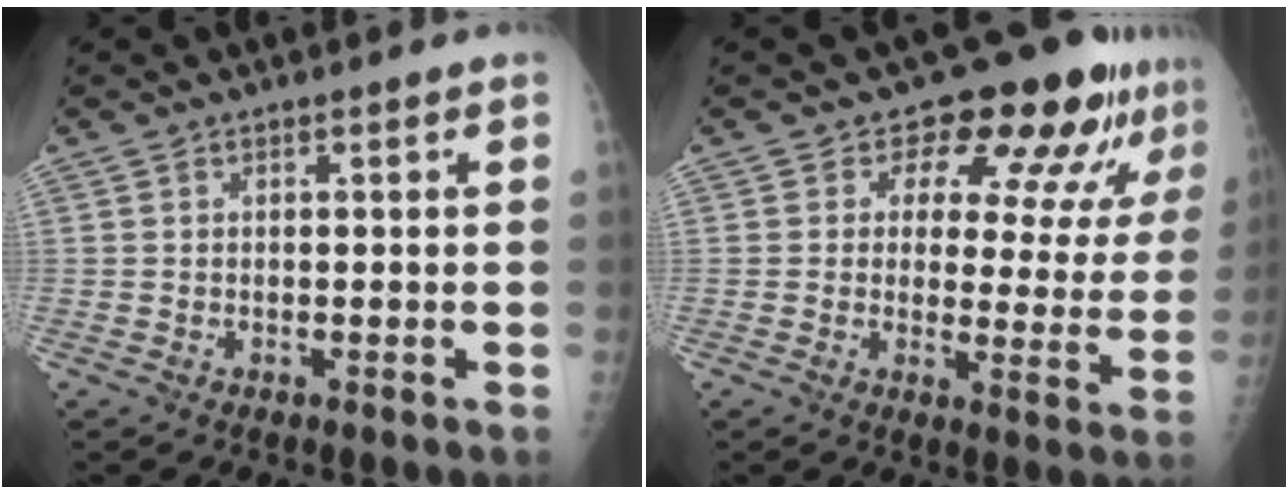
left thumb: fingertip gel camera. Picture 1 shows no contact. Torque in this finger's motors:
{"motor_torque": [0.01, 0.42, -0.17, -0.22, 0.08]}